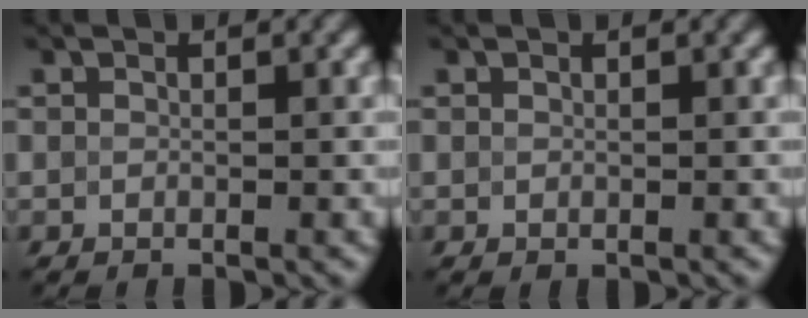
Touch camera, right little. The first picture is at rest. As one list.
[{"total": 0.0}]